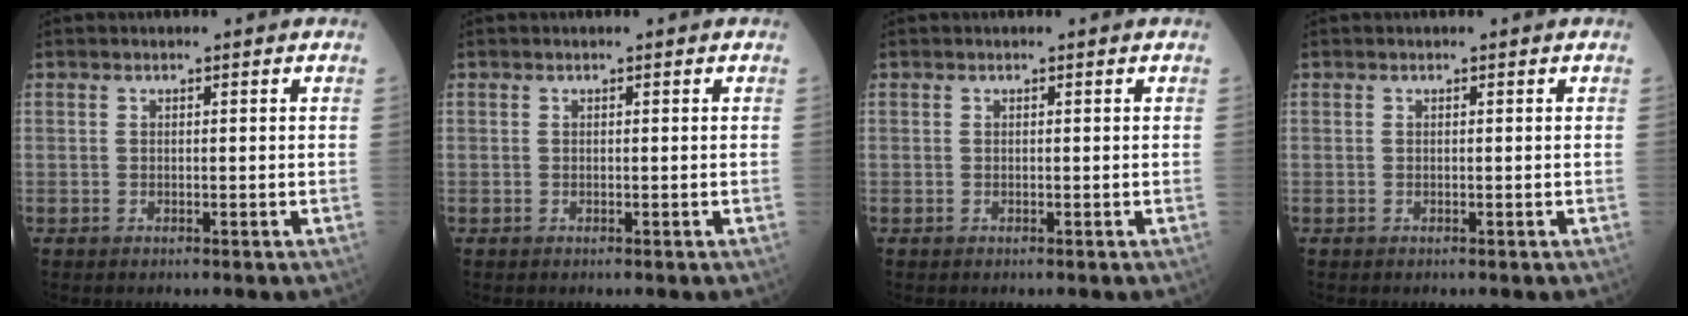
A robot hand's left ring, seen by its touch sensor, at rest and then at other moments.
{"total": 0.0}
{"total": 0.0}
{"total": 0.0}